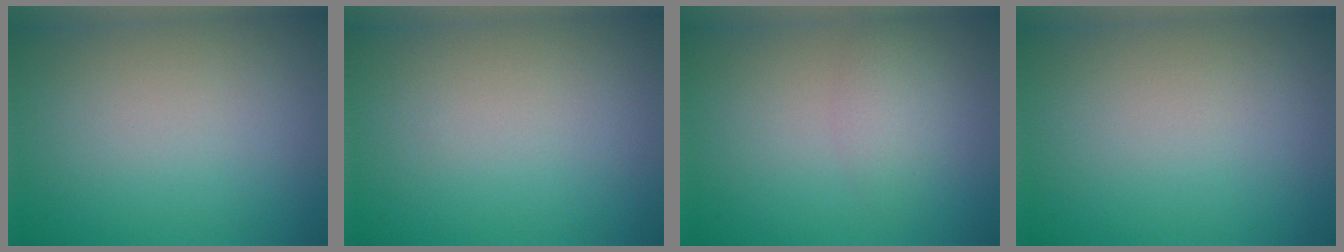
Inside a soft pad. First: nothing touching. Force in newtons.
{"total": 0.0}
{"total": 1.9, "press": 1.9, "slide": 0.1}
{"total": 0.0}